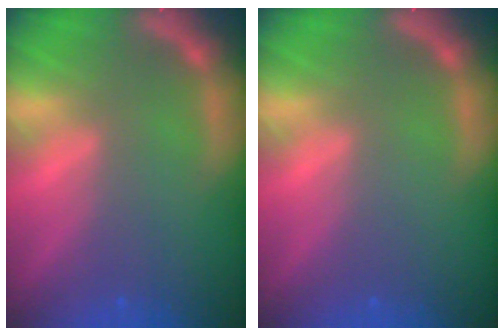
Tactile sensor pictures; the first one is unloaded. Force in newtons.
{"total": 0.0}